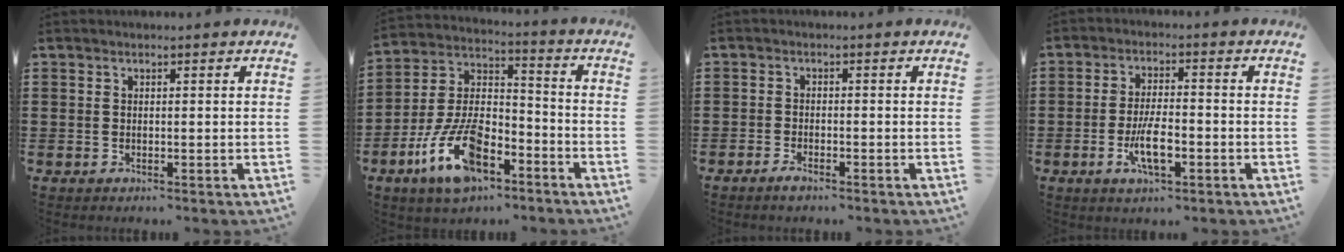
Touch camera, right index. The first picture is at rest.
{"total": 13.1, "force": [-7.3, 5.8, 9.2], "torque": [-0.200, 0.015, -0.138]}
{"total": 1.6, "force": [-1.4, 0.4, 0.4], "torque": [-0.011, 0.001, -0.028]}
{"total": 6.4, "force": [-2.1, 2.3, 5.6], "torque": [-0.118, -0.005, -0.041]}